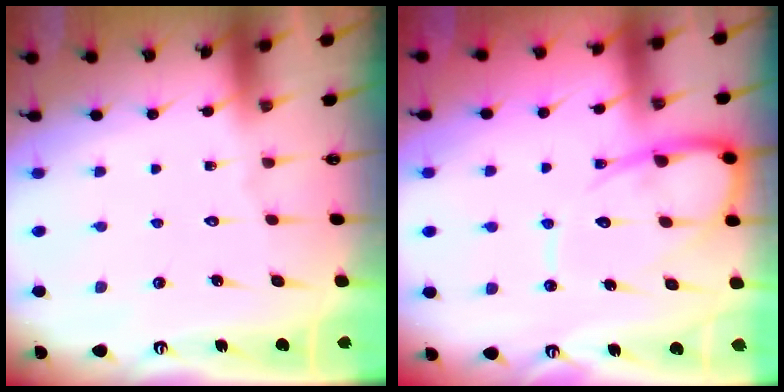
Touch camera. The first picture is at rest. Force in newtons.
{"total": 11.6, "press": 11.5, "slide": 1.2}